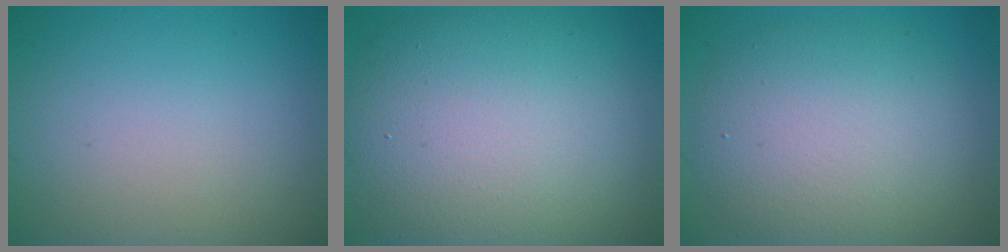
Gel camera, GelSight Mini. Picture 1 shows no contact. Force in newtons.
{"total": 13.0, "press": 13.0, "slide": 0.6}
{"total": 7.5, "press": 7.5, "slide": 0.8}